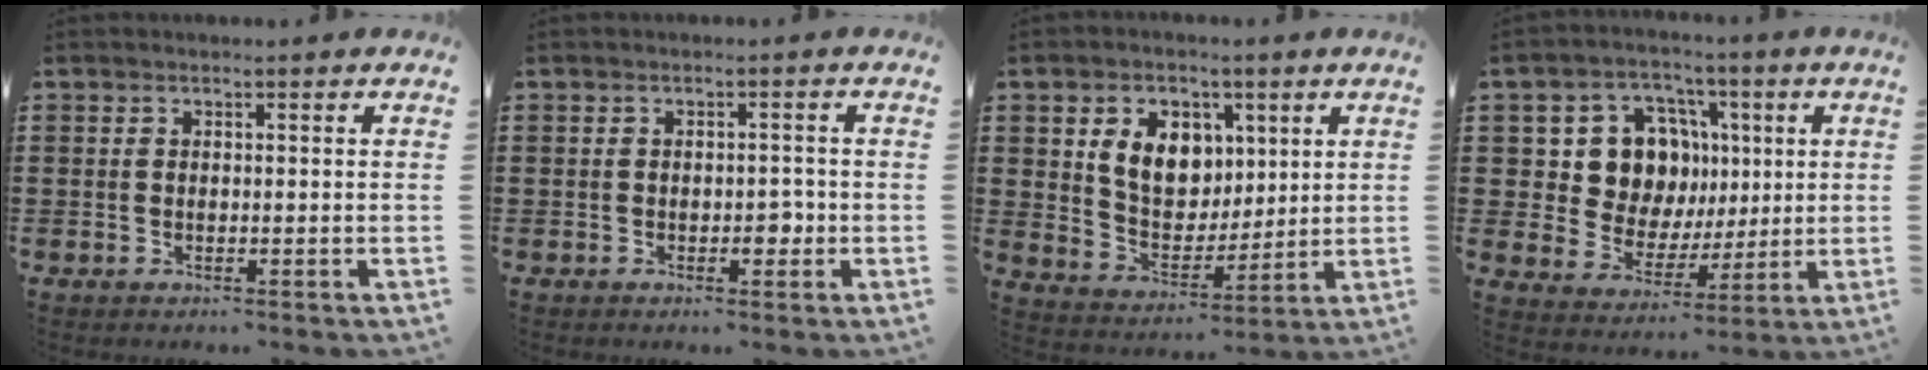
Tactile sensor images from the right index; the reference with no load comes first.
{"total": 2.5, "force": [-0.8, 1.2, 2.1], "torque": [-0.030, -0.001, -0.016]}
{"total": 8.4, "force": [2.6, 6.6, 4.6], "torque": [-0.101, 0.016, 0.046]}
{"total": 10.7, "force": [2.6, 9.3, 4.5], "torque": [-0.107, 0.005, 0.057]}